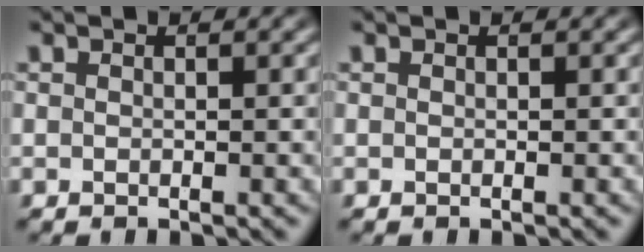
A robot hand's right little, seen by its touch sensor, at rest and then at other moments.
{"total": 0.0}